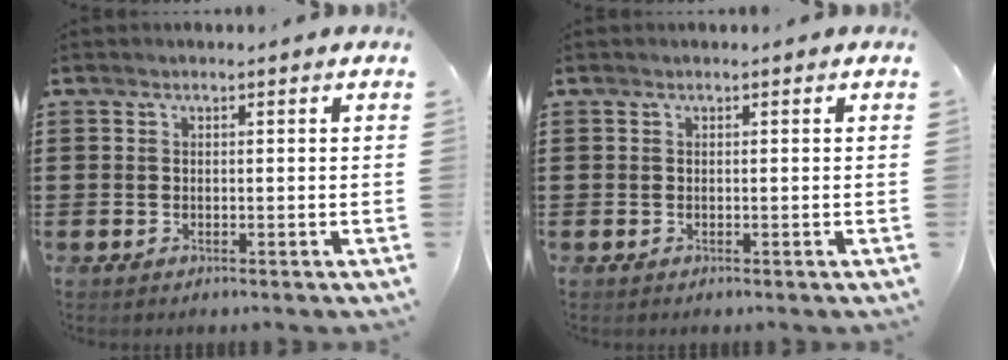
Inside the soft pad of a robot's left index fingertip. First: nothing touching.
{"total": 0.0}